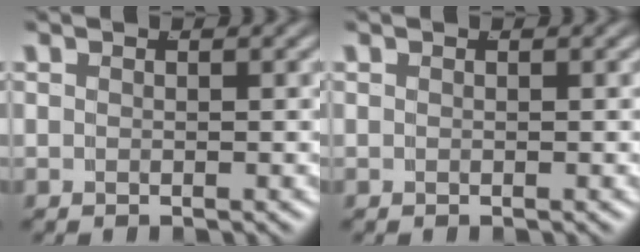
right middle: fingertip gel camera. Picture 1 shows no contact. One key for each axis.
{"total": 0.0}